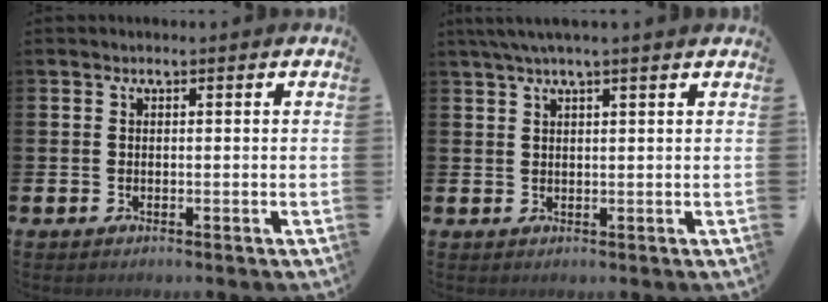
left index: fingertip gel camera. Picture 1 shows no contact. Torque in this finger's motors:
{"motor_torque": [1.14, -0.99, 0.66, 0.21]}